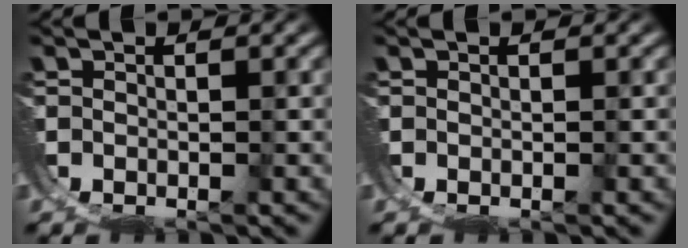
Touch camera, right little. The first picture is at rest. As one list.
[{"total": 0.0}]